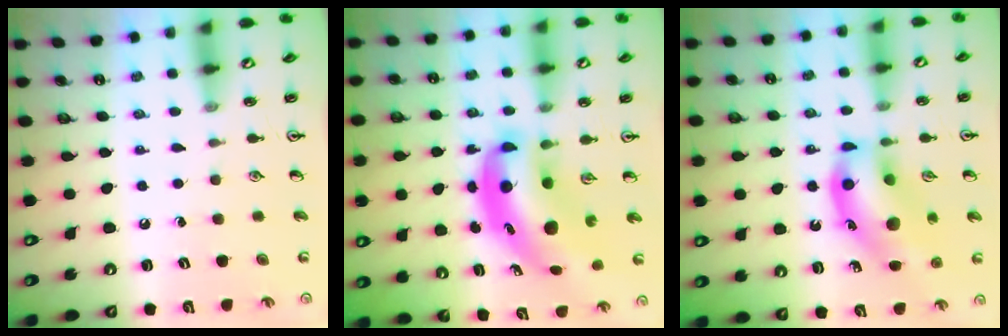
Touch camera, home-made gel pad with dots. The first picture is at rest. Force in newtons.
{"total": 10.3, "press": 9.9, "slide": 2.9}
{"total": 16.0, "press": 15.8, "slide": 2.5}